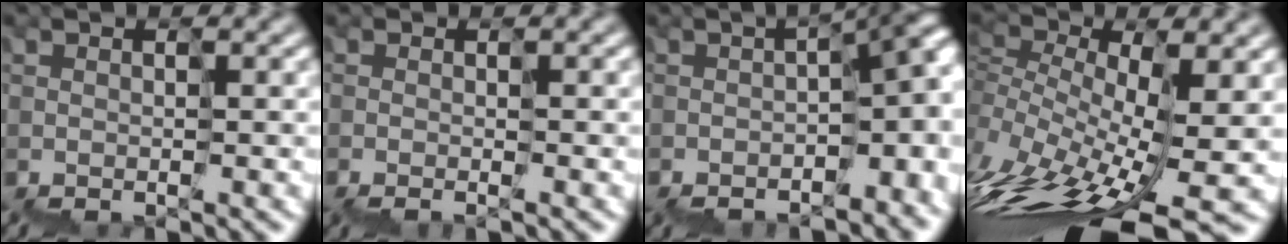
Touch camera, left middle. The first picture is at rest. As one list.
[{"total": 1.4, "force": [0.2, -0.9, -1.1], "torque": [0.024, -0.001, -0.001]}, {"total": 6.7, "force": [-2.1, 2.4, 5.9], "torque": [-0.068, -0.004, -0.032]}, {"total": 9.4, "force": [-3.9, 3.5, 7.8], "torque": [-0.188, -0.003, -0.062]}]